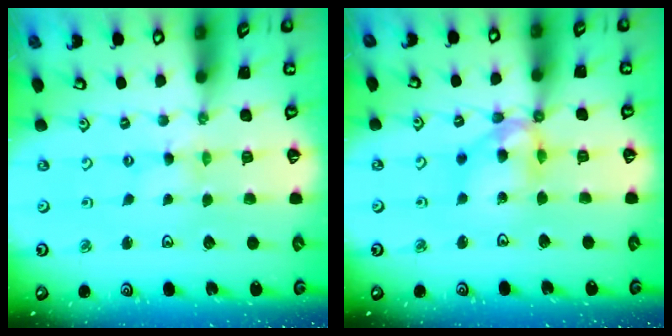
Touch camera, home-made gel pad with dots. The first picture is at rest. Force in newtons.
{"total": 11.9, "press": 11.6, "slide": 2.6}